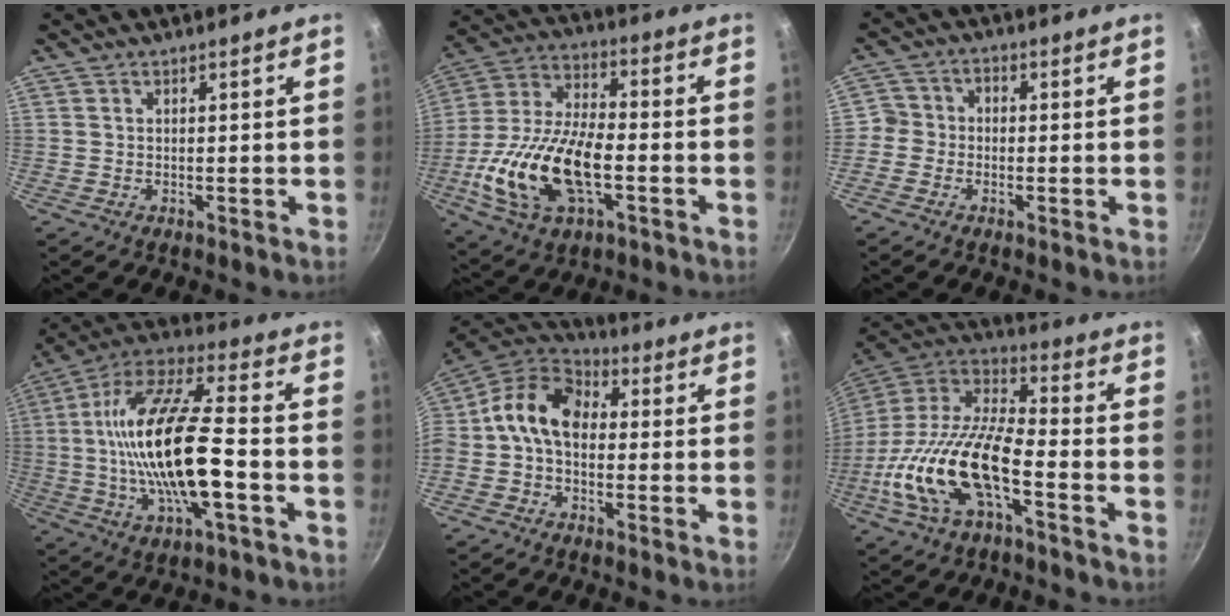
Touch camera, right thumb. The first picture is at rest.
{"total": 20.6, "force": [-5.1, 10.6, 16.8], "torque": [-0.320, 0.029, -0.099]}
{"total": 4.0, "force": [-1.6, 3.4, 1.2], "torque": [-0.001, 0.017, -0.044]}
{"total": 22.3, "force": [-2.9, 7.8, 20.7], "torque": [-0.387, 0.026, -0.061]}
{"total": 12.2, "force": [0.4, 8.8, 8.4], "torque": [-0.128, 0.039, -0.015]}
{"total": 21.4, "force": [-7.3, 9.2, 17.9], "torque": [-0.344, 0.044, -0.155]}